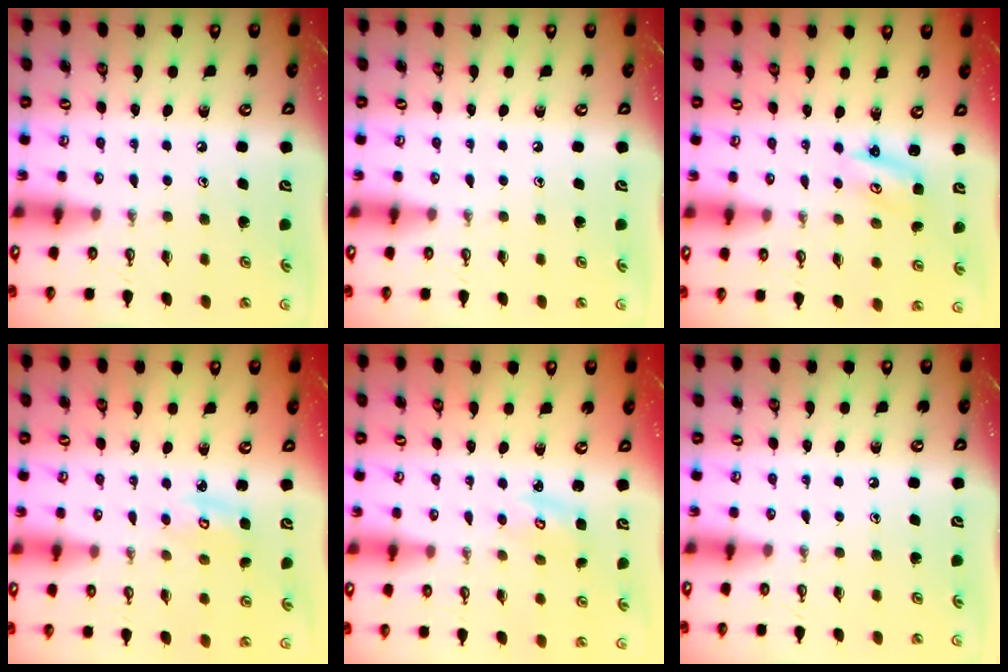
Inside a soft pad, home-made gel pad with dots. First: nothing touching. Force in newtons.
{"total": 0.0}
{"total": 2.6, "press": 2.5, "slide": 0.3}
{"total": 3.8, "press": 3.8, "slide": 0.1}
{"total": 3.1, "press": 3.1, "slide": 0.2}
{"total": 0.0}